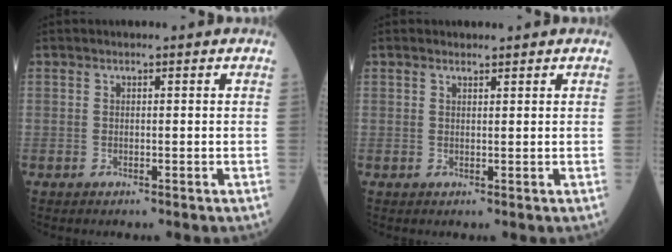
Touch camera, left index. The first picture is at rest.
{"total": 0.9, "force": [0.8, 0.3, 0.2], "torque": [-0.012, 0.004, 0.015]}